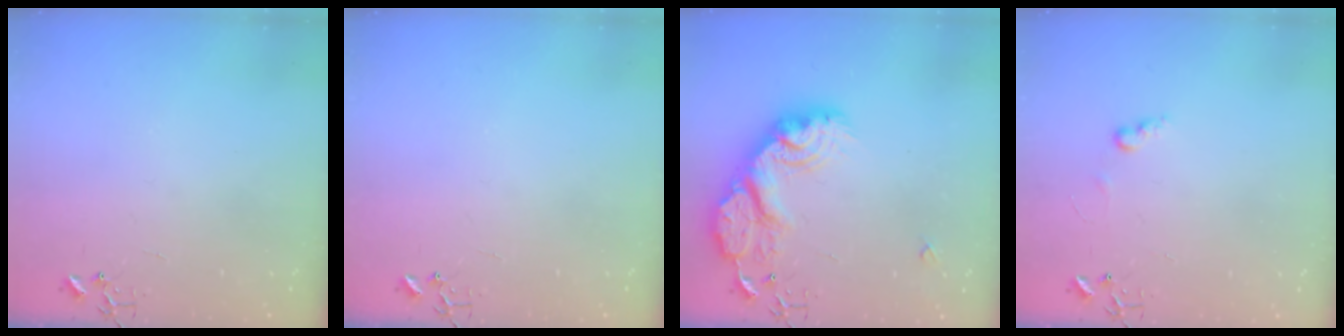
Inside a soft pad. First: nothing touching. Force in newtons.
{"total": 0.0}
{"total": 22.6, "press": 22.5, "slide": 1.9}
{"total": 6.0, "press": 5.9, "slide": 0.7}